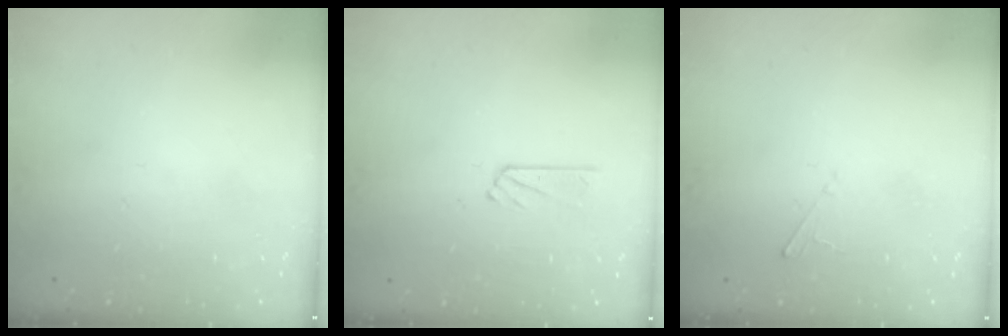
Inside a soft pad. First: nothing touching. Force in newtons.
{"total": 3.7, "press": 3.7, "slide": 0.3}
{"total": 2.0, "press": 2.0, "slide": 0.2}